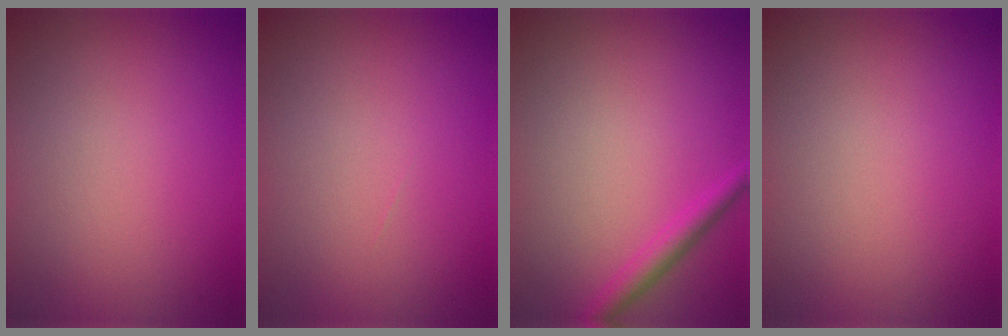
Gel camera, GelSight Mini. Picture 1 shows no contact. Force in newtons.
{"total": 0.0}
{"total": 2.0, "press": 2.0, "slide": 0.1}
{"total": 0.0}